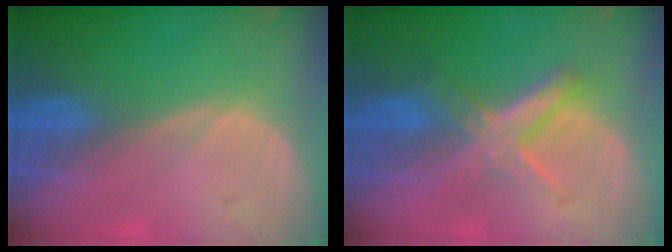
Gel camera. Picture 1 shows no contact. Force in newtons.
{"total": 6.4, "press": 5.7, "slide": 3.0}